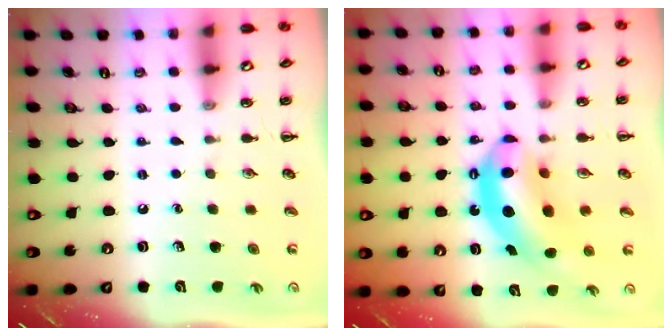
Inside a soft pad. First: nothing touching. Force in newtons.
{"total": 12.6, "press": 12.2, "slide": 3.3}